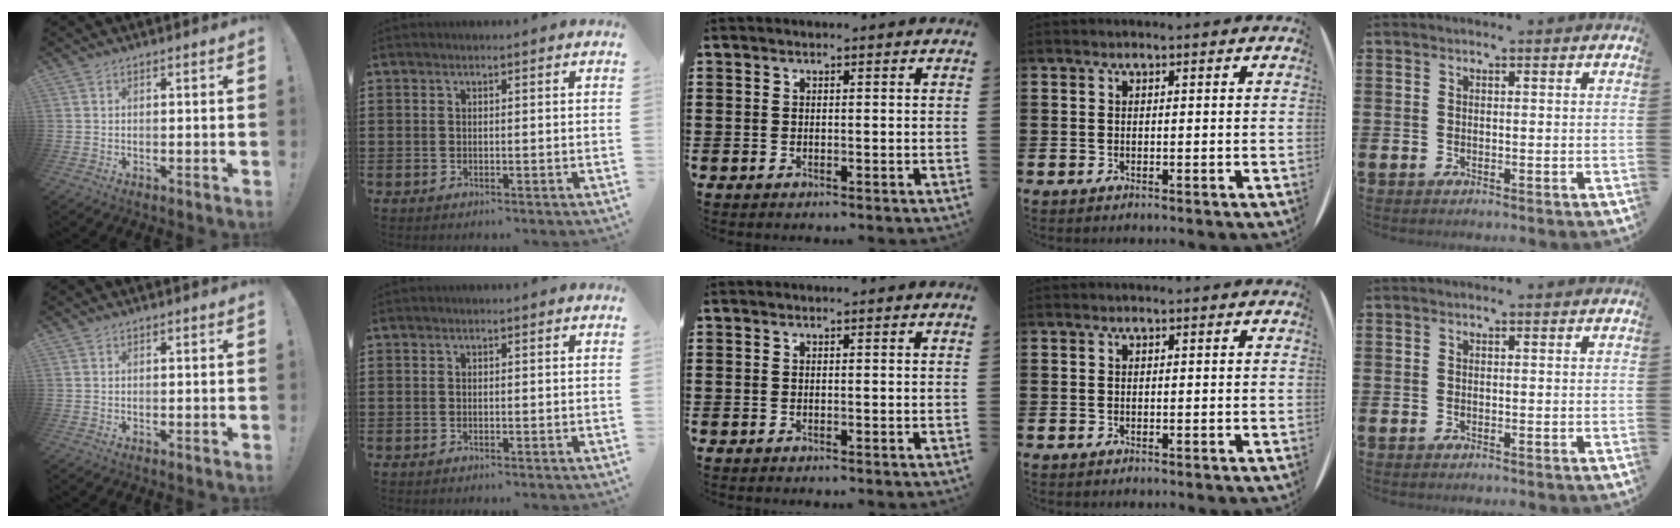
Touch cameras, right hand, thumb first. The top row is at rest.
{}